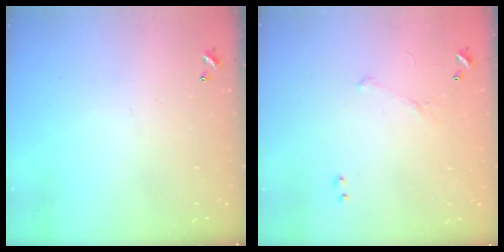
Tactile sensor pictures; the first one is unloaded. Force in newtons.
{"total": 5.6, "press": 5.6, "slide": 0.9}